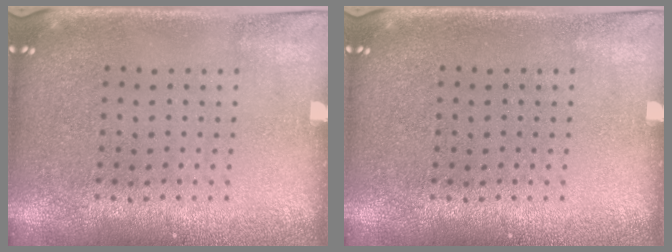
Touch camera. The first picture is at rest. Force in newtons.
{"total": 0.0}